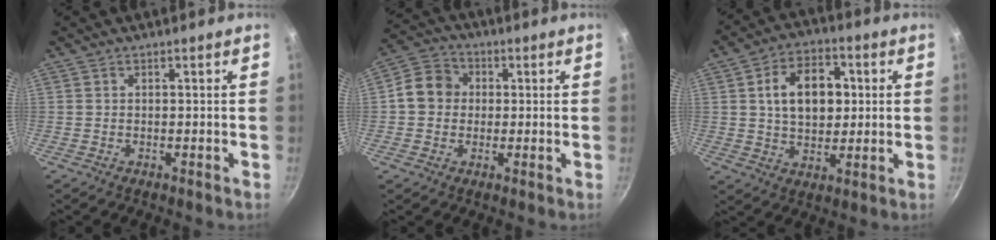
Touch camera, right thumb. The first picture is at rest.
{"total": 7.7, "force": [0.4, 6.8, 3.5], "torque": [-0.030, 0.015, -0.014]}
{"total": 13.0, "force": [2.2, 8.8, 9.3], "torque": [-0.119, 0.007, 0.032]}